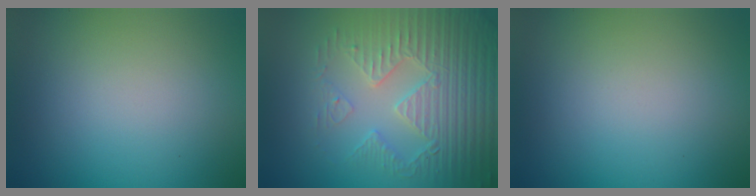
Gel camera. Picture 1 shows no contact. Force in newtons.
{"total": 5.8, "press": 5.2, "slide": 2.6}
{"total": 0.0}